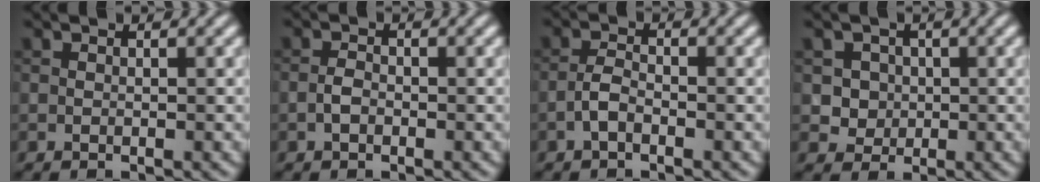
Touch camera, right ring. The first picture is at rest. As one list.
[{"total": 1.2, "force": [-0.5, 0.7, 0.8], "torque": [-0.017, 0.002, -0.013]}, {"total": 1.8, "force": [-1.0, 0.7, 1.3], "torque": [-0.027, 0.005, -0.025]}, {"total": 2.8, "force": [0.7, 2.6, 0.9], "torque": [-0.007, 0.004, 0.019]}]